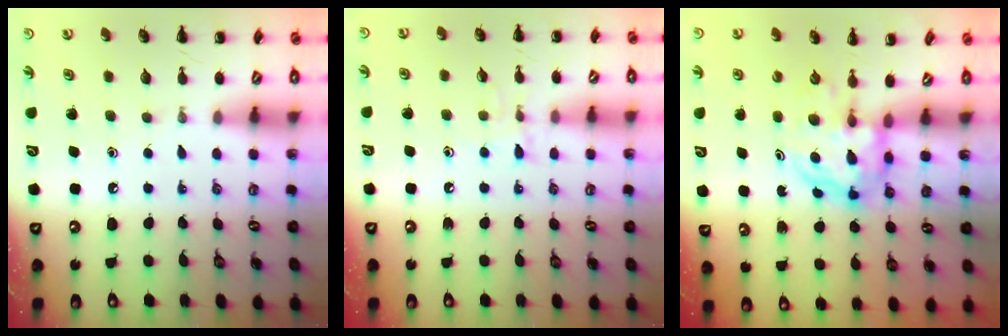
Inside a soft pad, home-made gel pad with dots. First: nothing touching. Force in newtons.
{"total": 5.8, "press": 5.7, "slide": 1.0}
{"total": 4.7, "press": 4.6, "slide": 1.1}